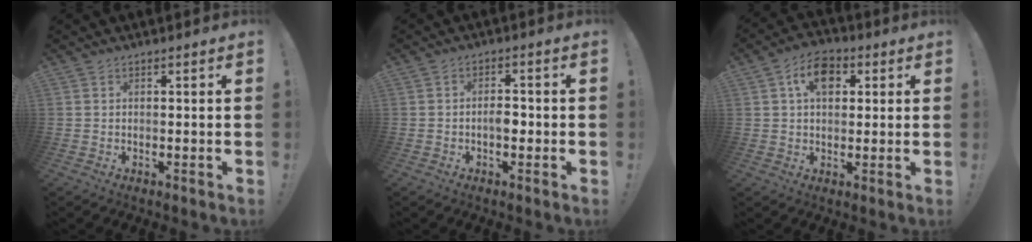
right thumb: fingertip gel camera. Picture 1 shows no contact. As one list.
[{"total": 3.9, "force": [-1.3, 2.1, 3.0], "torque": [-0.047, 0.012, -0.023]}, {"total": 9.3, "force": [3.1, 6.2, 6.3], "torque": [-0.088, 0.003, 0.055]}]